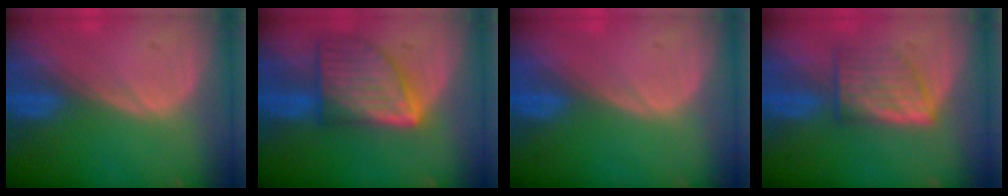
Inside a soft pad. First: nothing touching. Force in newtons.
{"total": 9.2, "press": 9.1, "slide": 0.5}
{"total": 0.0}
{"total": 5.9, "press": 5.7, "slide": 1.4}